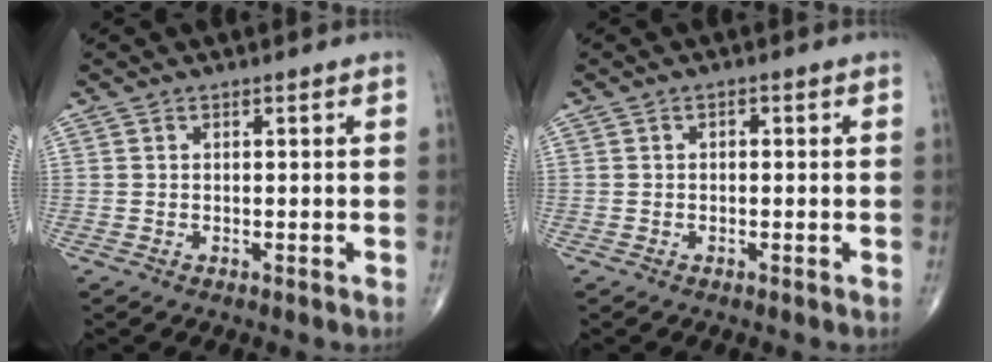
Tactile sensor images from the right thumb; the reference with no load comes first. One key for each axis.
{"total": 0.9, "fx": 0.1, "fy": 0.6, "fz": 0.7, "tx": -0.007, "ty": 0.004, "tz": -0.003}